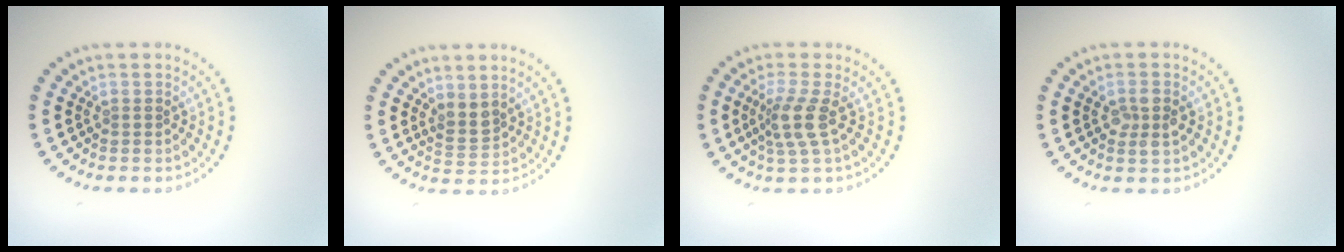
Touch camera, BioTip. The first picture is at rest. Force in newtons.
{"total": 2.0, "press": 1.6, "slide": 1.1}
{"total": 3.0, "press": 2.3, "slide": 1.9}
{"total": 2.0, "press": 1.9, "slide": 0.4}